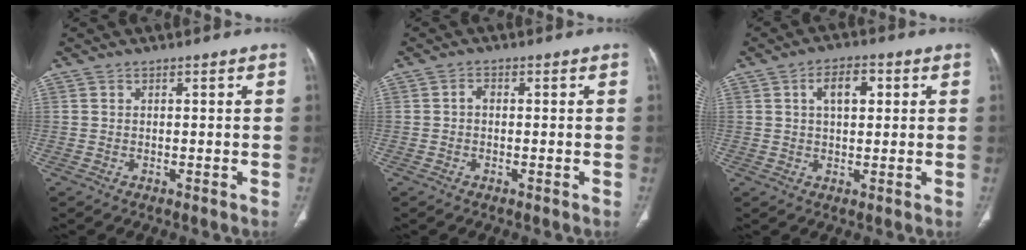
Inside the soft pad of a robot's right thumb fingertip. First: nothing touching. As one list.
[{"total": 1.3, "force": [-0.1, 0.9, 0.9], "torque": [-0.012, 0.004, -0.006]}, {"total": 5.8, "force": [1.7, 3.2, 4.6], "torque": [-0.066, 0.006, 0.026]}]